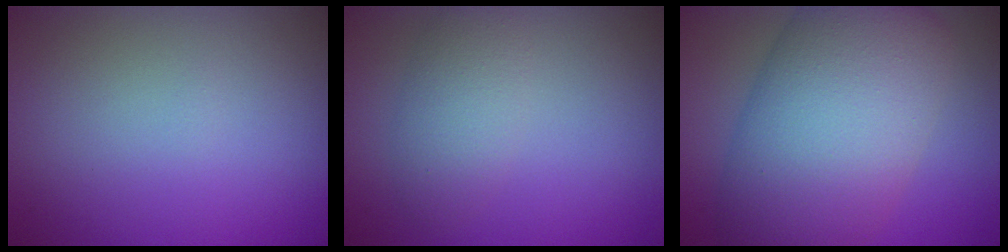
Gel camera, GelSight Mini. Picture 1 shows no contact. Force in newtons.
{"total": 2.8, "press": 2.8, "slide": 0.1}
{"total": 12.1, "press": 12.1, "slide": 0.4}